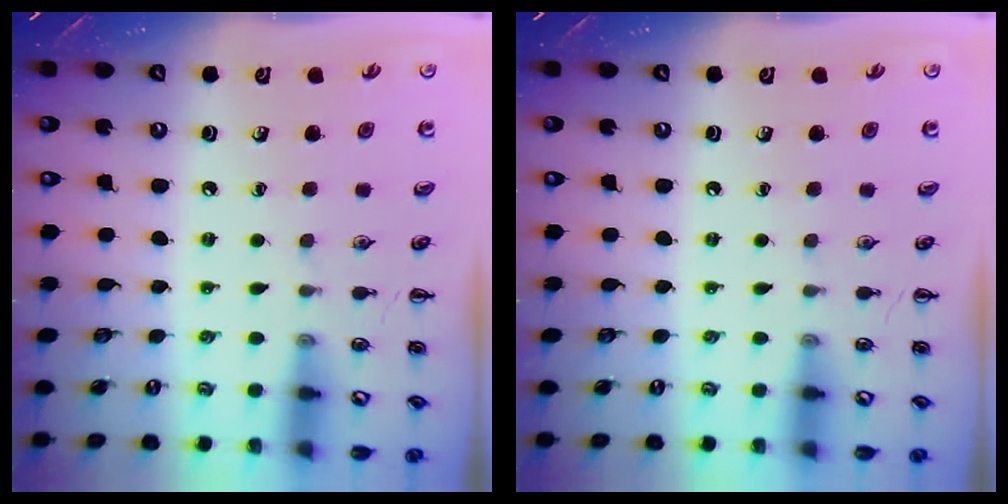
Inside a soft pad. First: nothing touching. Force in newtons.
{"total": 0.0}